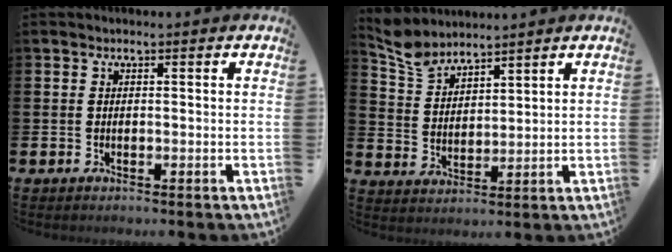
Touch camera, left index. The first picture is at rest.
{"total": 5.6, "force": [5.4, 1.2, 0.9], "torque": [-0.045, -0.021, 0.103]}